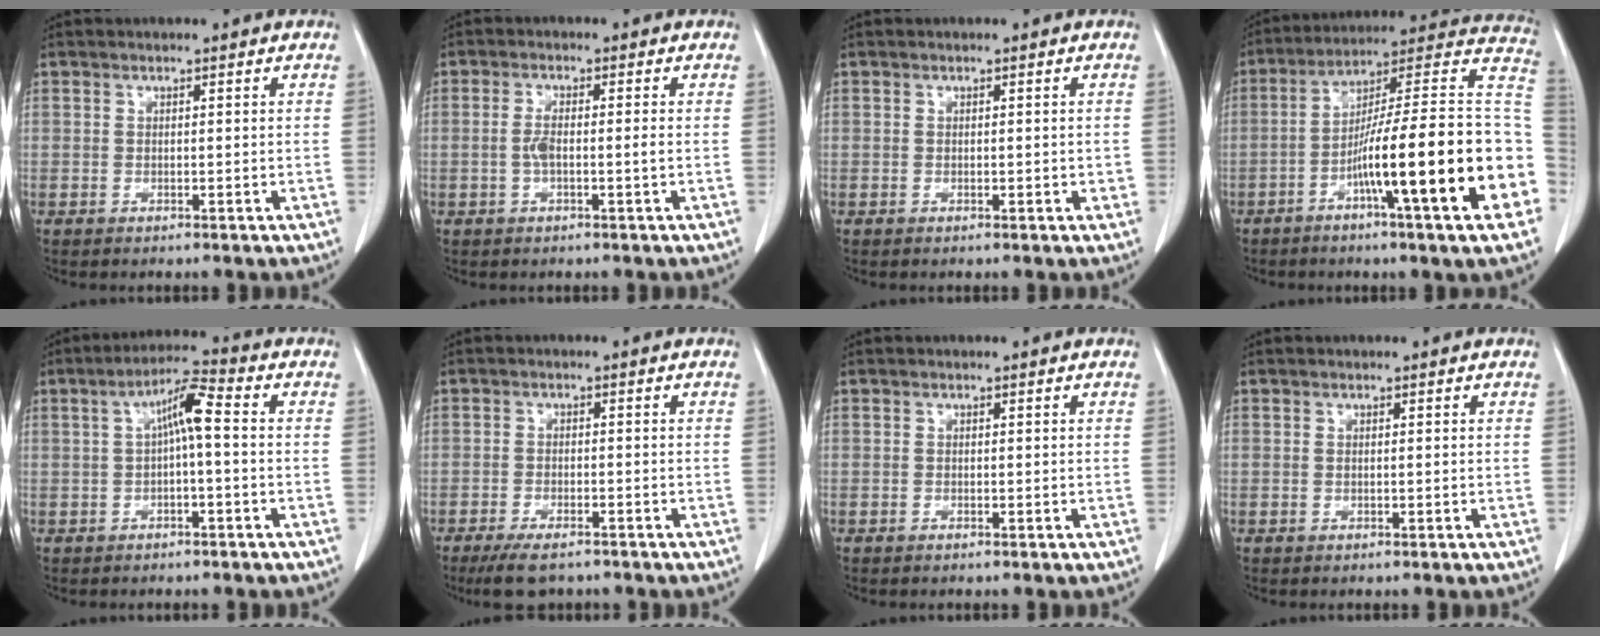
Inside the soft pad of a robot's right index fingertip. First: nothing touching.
{"total": 2.9, "force": [-0.4, 0.3, 2.9], "torque": [-0.056, 0.004, -0.007]}
{"total": 1.1, "force": [0.0, 0.7, 0.9], "torque": [-0.007, 0.002, 0.003]}
{"total": 24.6, "force": [-7.0, 0.9, 23.6], "torque": [-0.260, 0.014, -0.112]}
{"total": 5.8, "force": [0.2, 0.7, 5.8], "torque": [-0.100, 0.023, 0.004]}
{"total": 6.2, "force": [-5.0, 1.8, 3.2], "torque": [-0.055, -0.009, -0.080]}
{"total": 0.0}
{"total": 0.0}